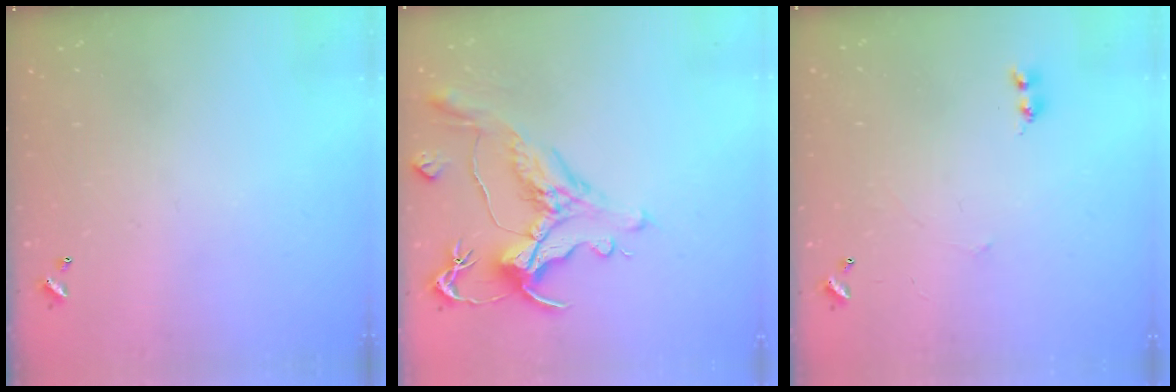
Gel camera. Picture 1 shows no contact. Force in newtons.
{"total": 2.4, "press": 2.0, "slide": 1.4}
{"total": 2.5, "press": 2.5, "slide": 0.4}